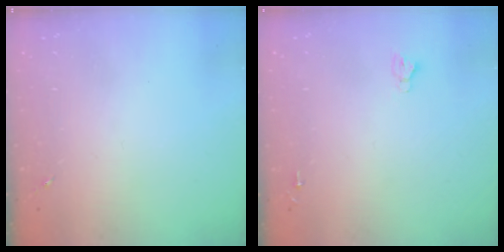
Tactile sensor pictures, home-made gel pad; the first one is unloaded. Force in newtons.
{"total": 2.7, "press": 2.7, "slide": 0.0}